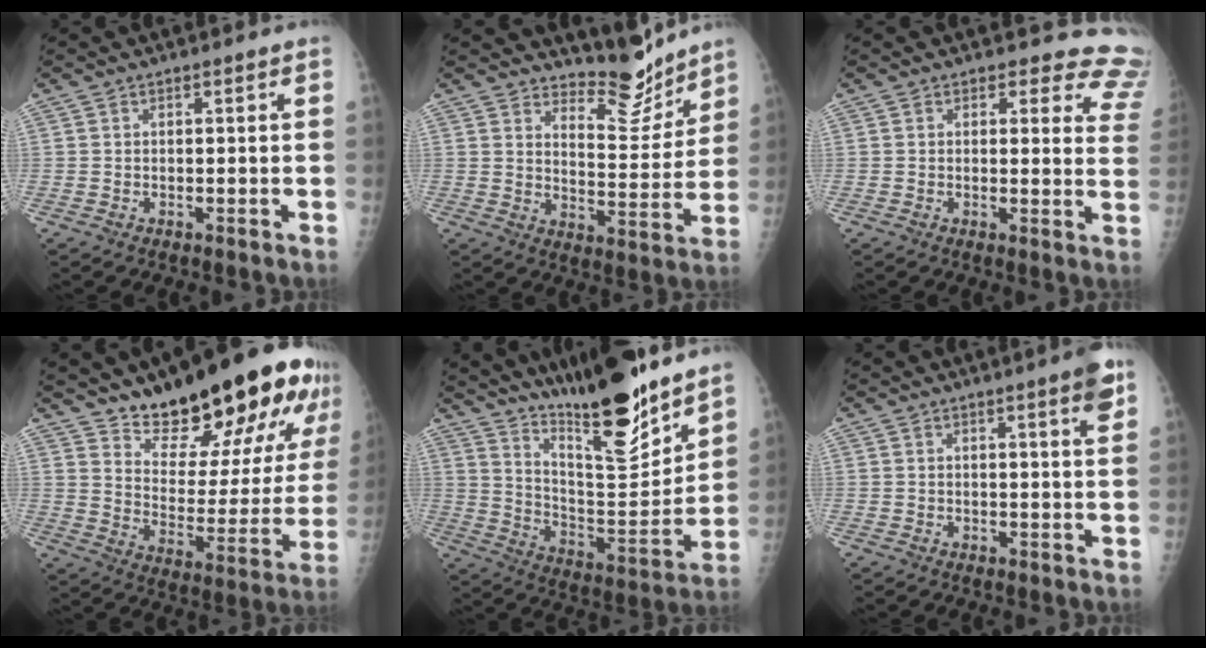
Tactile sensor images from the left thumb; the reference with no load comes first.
{"total": 9.6, "force": [9.0, 2.8, 2.2], "torque": [-0.002, -0.082, 0.145]}
{"total": 11.2, "force": [10.2, 4.4, 1.6], "torque": [0.044, -0.073, 0.070]}
{"total": 25.7, "force": [18.3, 9.2, 15.5], "torque": [-0.184, -0.104, 0.268]}
{"total": 21.6, "force": [16.9, 4.2, 12.8], "torque": [-0.176, -0.109, 0.285]}
{"total": 4.2, "force": [2.3, 0.2, 3.5], "torque": [-0.040, -0.010, 0.028]}